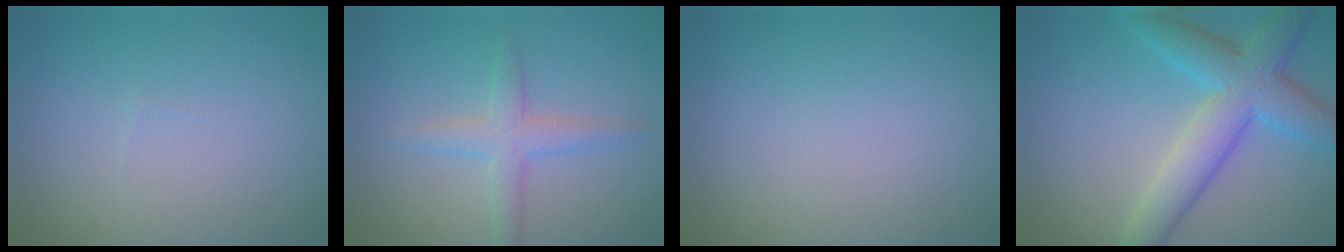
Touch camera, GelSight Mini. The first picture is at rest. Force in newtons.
{"total": 2.7, "press": 2.7, "slide": 0.0}
{"total": 0.0}
{"total": 6.8, "press": 6.8, "slide": 0.1}